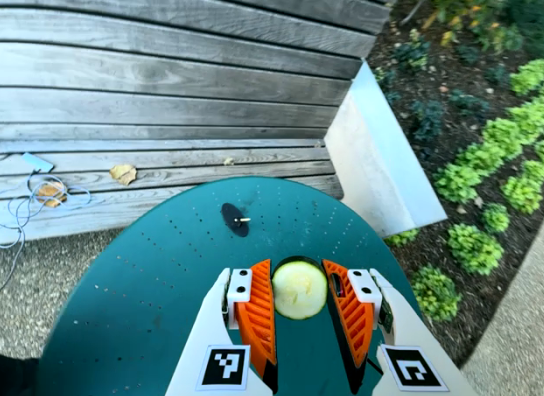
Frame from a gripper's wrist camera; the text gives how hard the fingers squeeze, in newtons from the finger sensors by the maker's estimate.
{"total": 11.8, "left": 11.8, "right": 11.8}